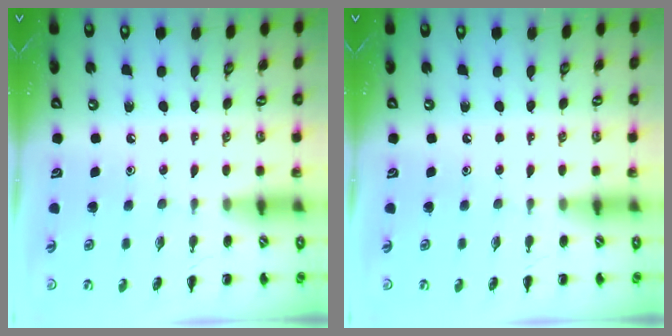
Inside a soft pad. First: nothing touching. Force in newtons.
{"total": 0.0}